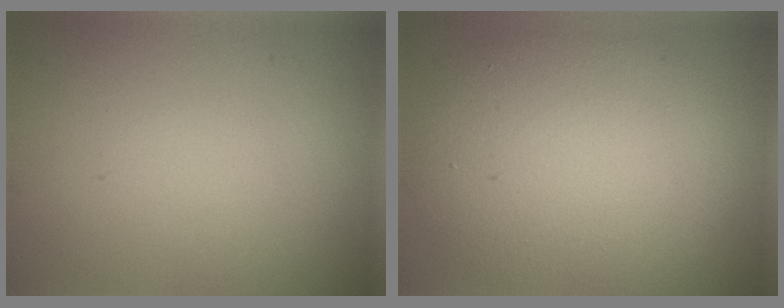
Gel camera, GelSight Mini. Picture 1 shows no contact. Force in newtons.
{"total": 9.8, "press": 9.8, "slide": 0.7}